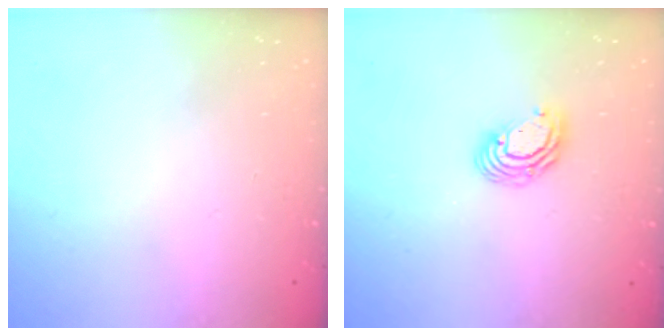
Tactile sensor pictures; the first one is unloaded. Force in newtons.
{"total": 6.1, "press": 6.1, "slide": 0.3}